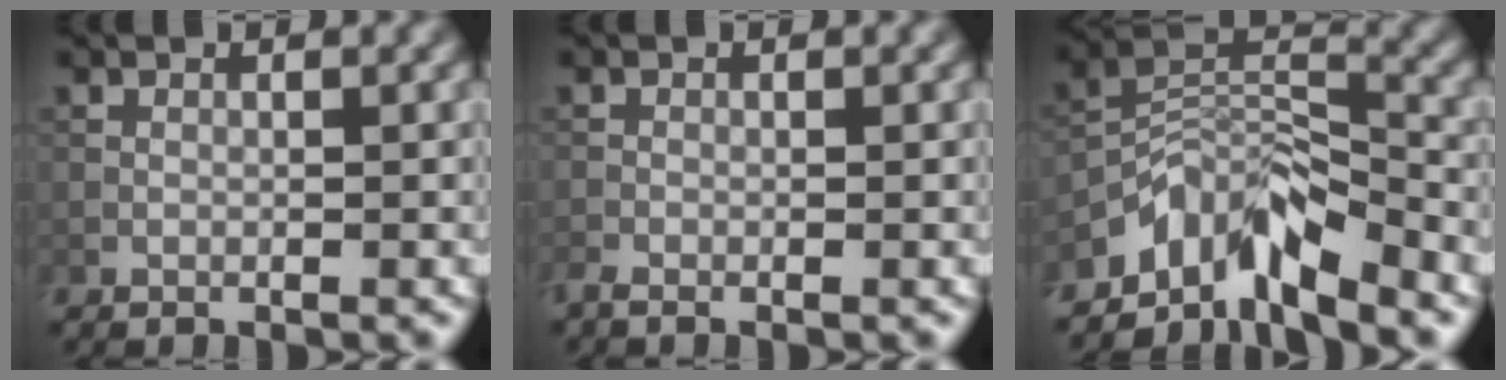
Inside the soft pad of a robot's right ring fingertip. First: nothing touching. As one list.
[{"total": 0.9, "force": [-0.8, 0.2, 0.4], "torque": [-0.011, -0.004, -0.019]}, {"total": 6.6, "force": [-5.3, 2.0, 3.3], "torque": [-0.045, -0.001, -0.108]}]